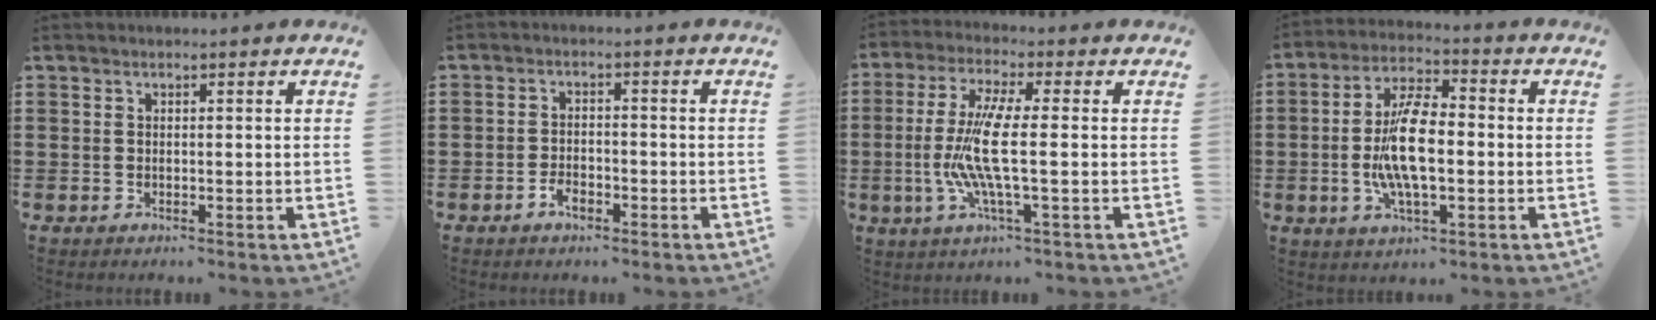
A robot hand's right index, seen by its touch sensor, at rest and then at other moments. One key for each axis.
{"total": 2.3, "fx": -1.6, "fy": 1.2, "fz": 1.3, "tx": -0.025, "ty": 0.002, "tz": -0.032}
{"total": 9.7, "fx": -0.9, "fy": 1.3, "fz": 9.5, "tx": -0.214, "ty": -0.020, "tz": -0.028}
{"total": 10.9, "fx": -1.3, "fy": 4.1, "fz": 10.0, "tx": -0.211, "ty": -0.006, "tz": -0.025}